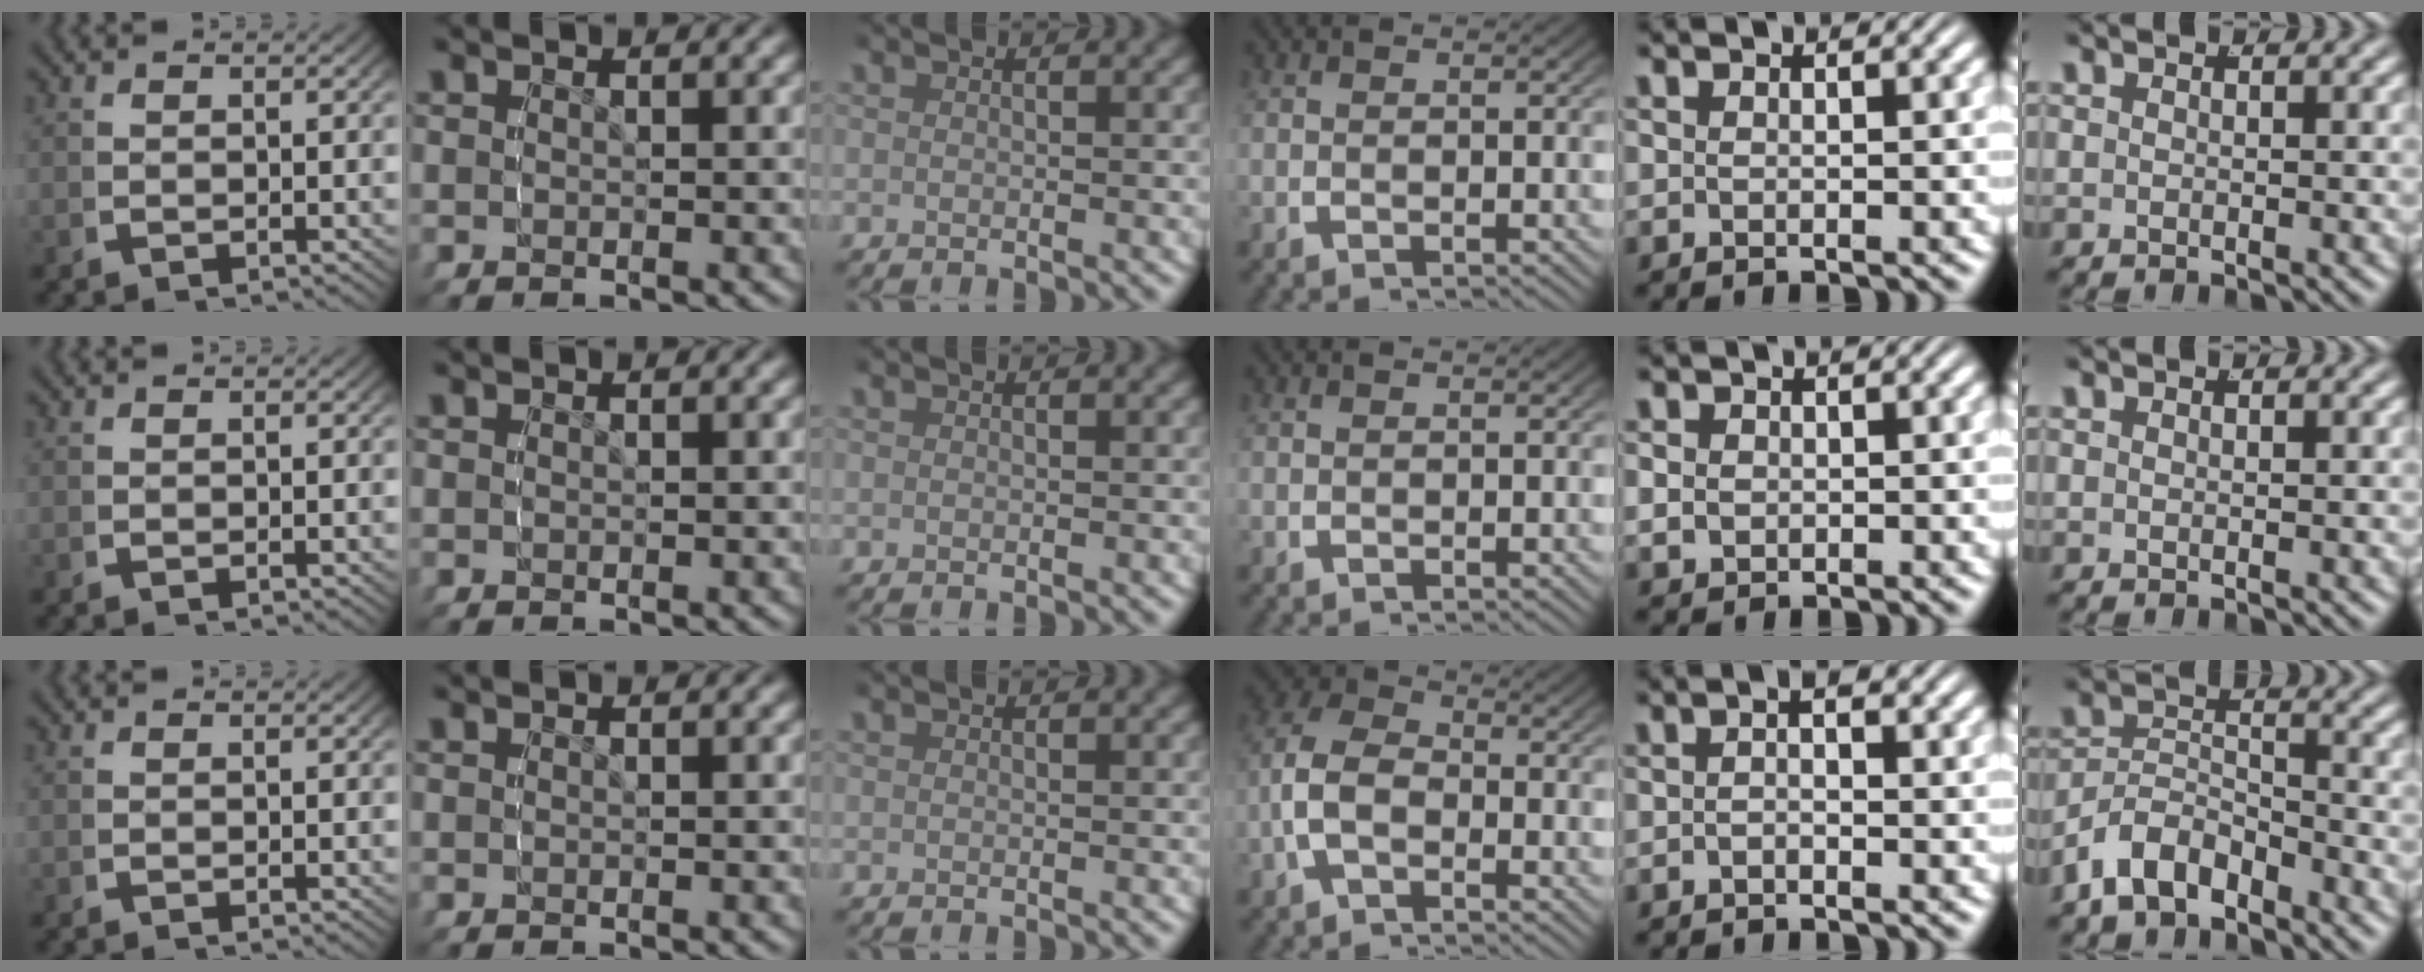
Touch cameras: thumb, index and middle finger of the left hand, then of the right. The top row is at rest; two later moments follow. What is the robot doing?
{"motion": "grasp_and_lifting", "object": "cloth"}